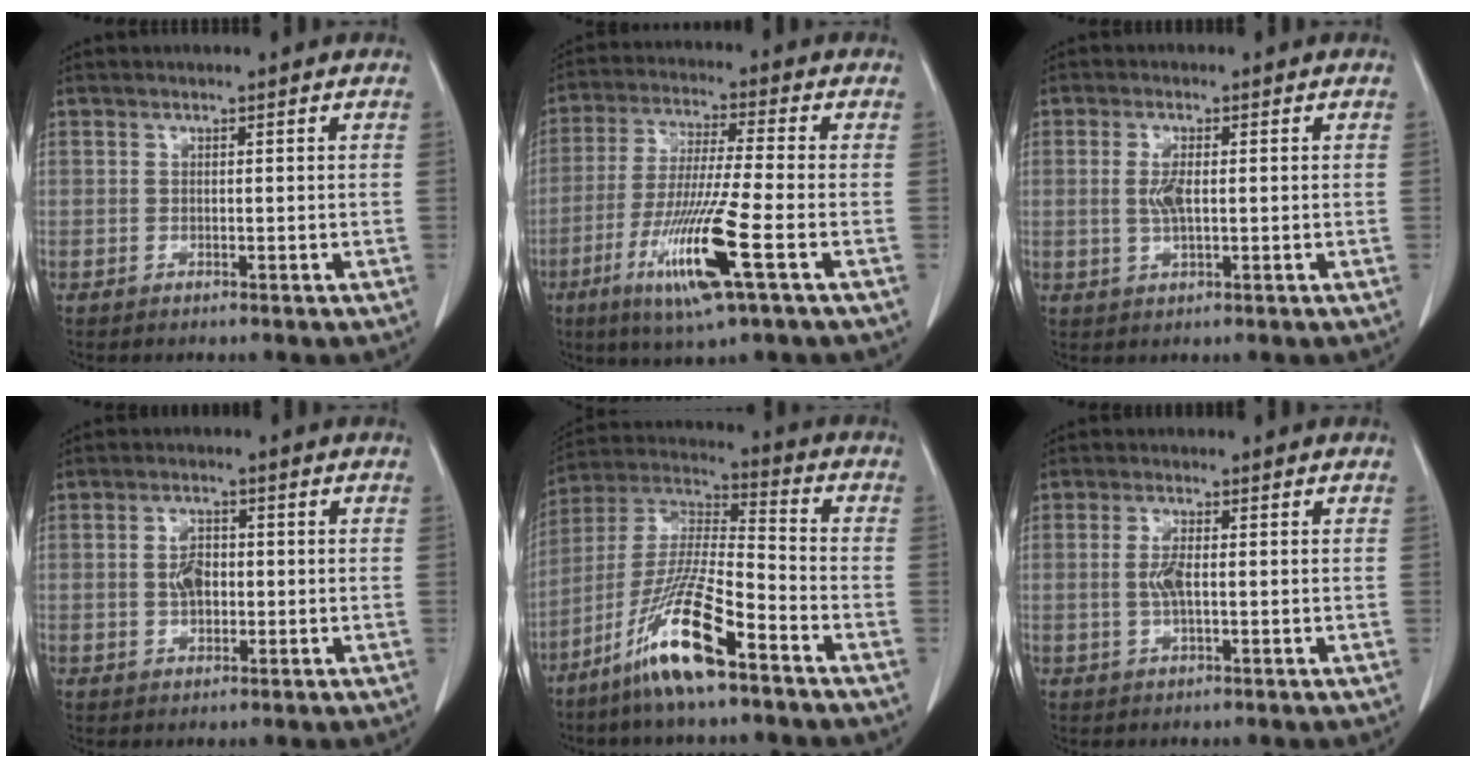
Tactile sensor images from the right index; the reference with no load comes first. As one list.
[{"total": 13.5, "force": [-5.3, -0.2, 12.4], "torque": [-0.252, -0.029, -0.101]}, {"total": 3.5, "force": [0.1, 1.0, 3.3], "torque": [-0.073, -0.003, 0.004]}, {"total": 4.0, "force": [-0.1, 2.3, 3.2], "torque": [-0.062, 0.004, 0.000]}, {"total": 14.7, "force": [-8.6, 1.3, 11.9], "torque": [-0.248, -0.025, -0.166]}, {"total": 3.3, "force": [0.0, 0.8, 3.2], "torque": [-0.071, -0.003, -0.001]}]